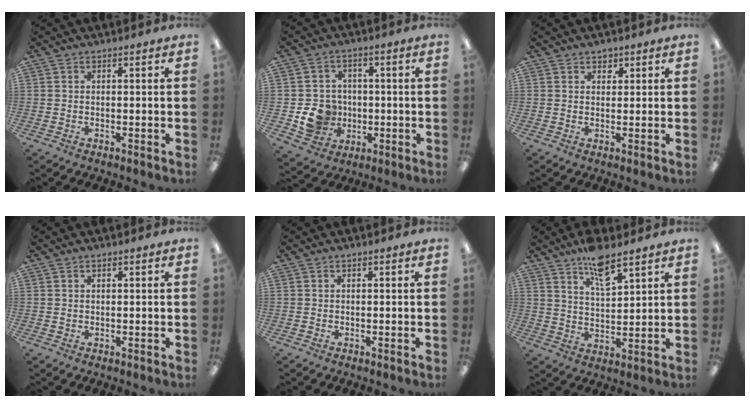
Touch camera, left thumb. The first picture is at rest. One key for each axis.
{"total": 8.9, "fx": -1.8, "fy": 8.3, "fz": 2.9, "tx": -0.064, "ty": 0.016, "tz": -0.022}
{"total": 1.9, "fx": 1.4, "fy": 1.1, "fz": 0.5, "tx": 0.006, "ty": -0.006, "tz": 0.023}
{"total": 0.7, "fx": 0.4, "fy": 0.4, "fz": 0.4, "tx": -0.009, "ty": 0.003, "tz": 0.006}
{"total": 0.0}
{"total": 8.8, "fx": 6.6, "fy": 2.7, "fz": 5.1, "tx": -0.086, "ty": -0.036, "tz": 0.114}